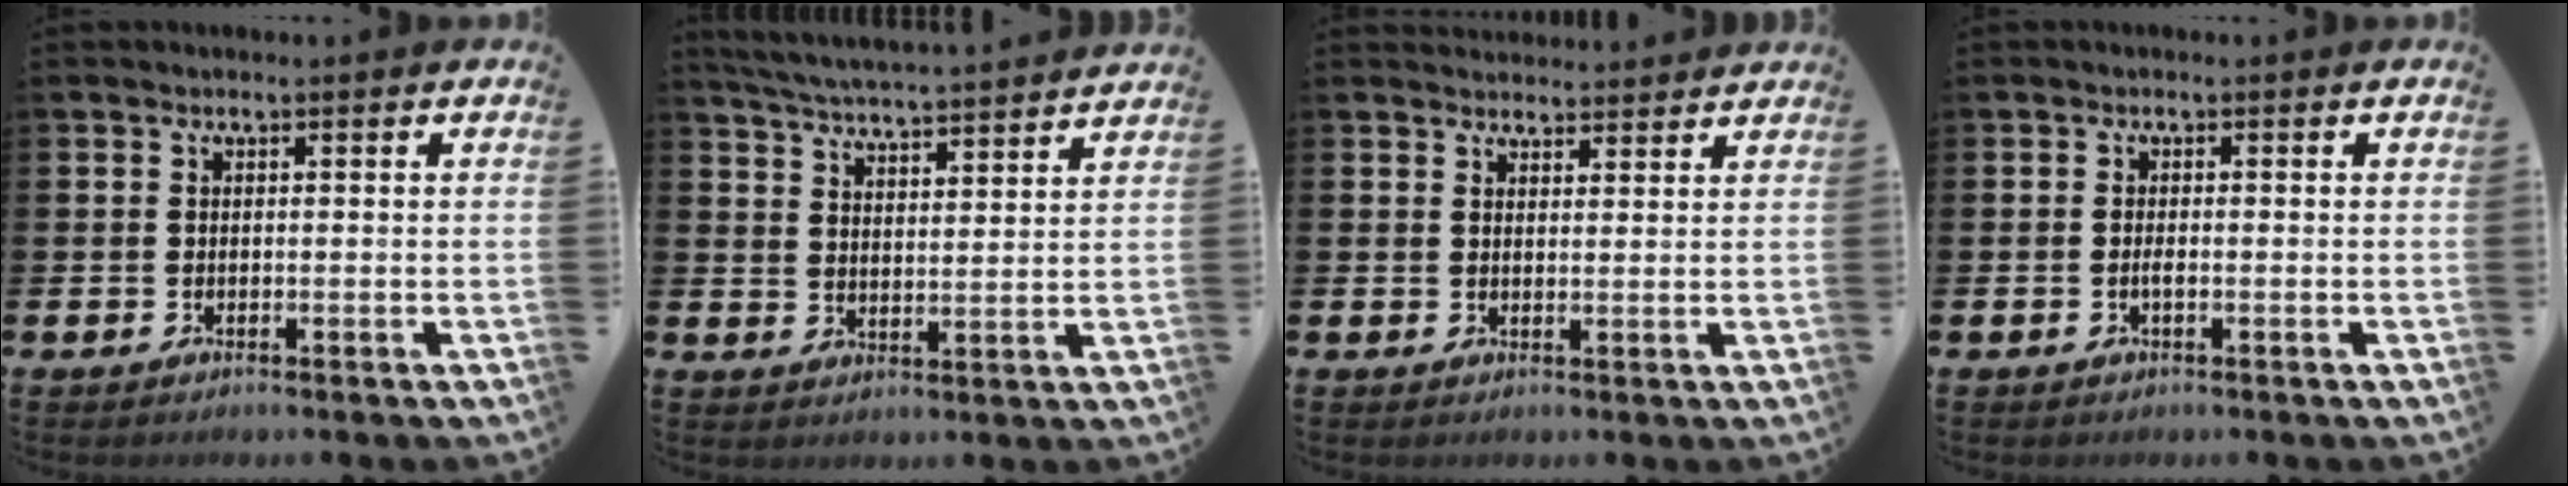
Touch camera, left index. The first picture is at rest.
{"total": 5.5, "force": [5.4, -0.2, 0.7], "torque": [-0.037, -0.041, 0.095]}
{"total": 2.8, "force": [2.8, 0.6, -0.2], "torque": [0.000, -0.013, 0.050]}
{"total": 0.9, "force": [-0.3, 0.2, 0.8], "torque": [-0.021, 0.000, -0.003]}